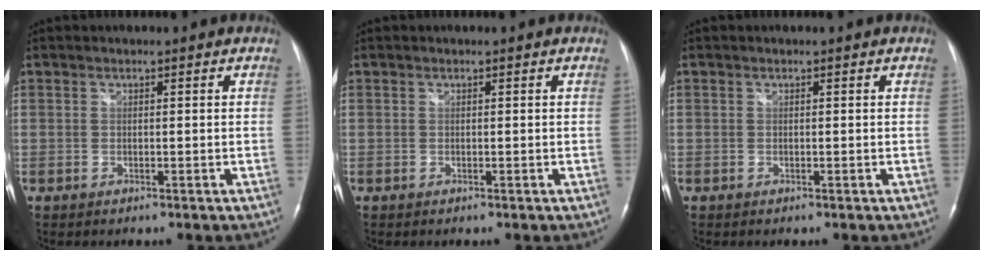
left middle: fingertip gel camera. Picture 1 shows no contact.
{"total": 0.0}
{"total": 0.0}